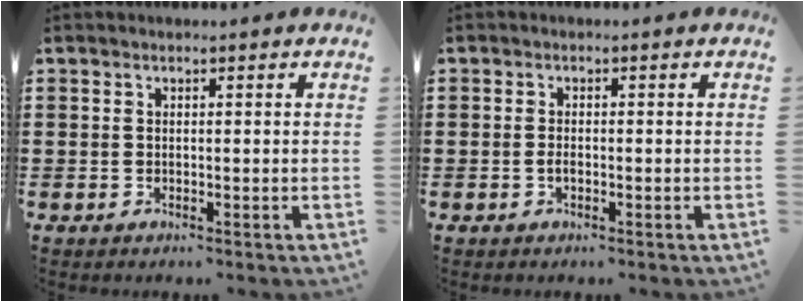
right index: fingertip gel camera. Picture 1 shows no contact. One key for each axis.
{"total": 1.1, "fx": -0.4, "fy": 0.4, "fz": 0.9, "tx": -0.018, "ty": -0.004, "tz": -0.007}